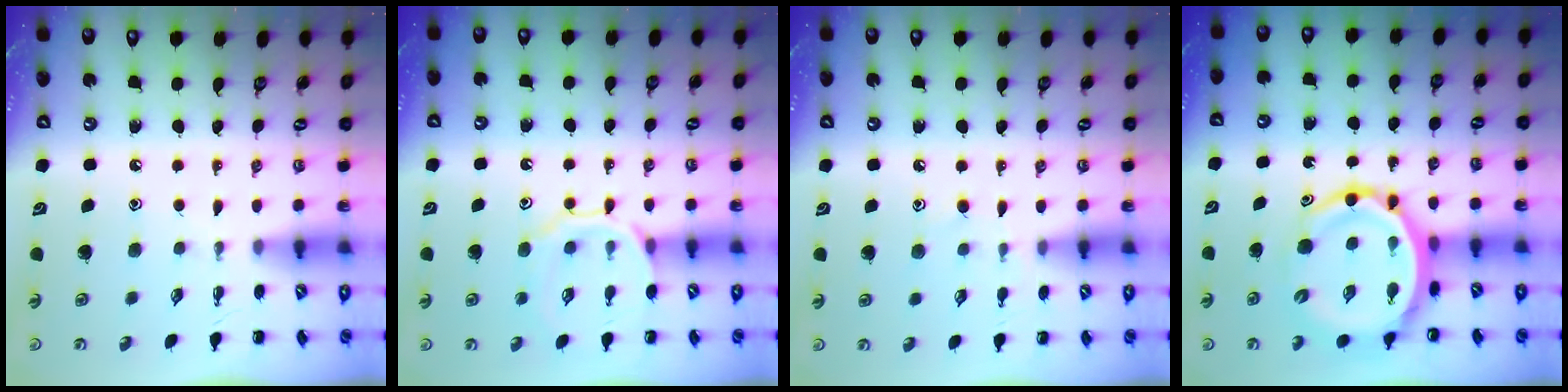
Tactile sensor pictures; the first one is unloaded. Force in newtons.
{"total": 11.1, "press": 11.0, "slide": 0.8}
{"total": 7.1, "press": 6.6, "slide": 2.4}
{"total": 14.2, "press": 13.6, "slide": 3.9}